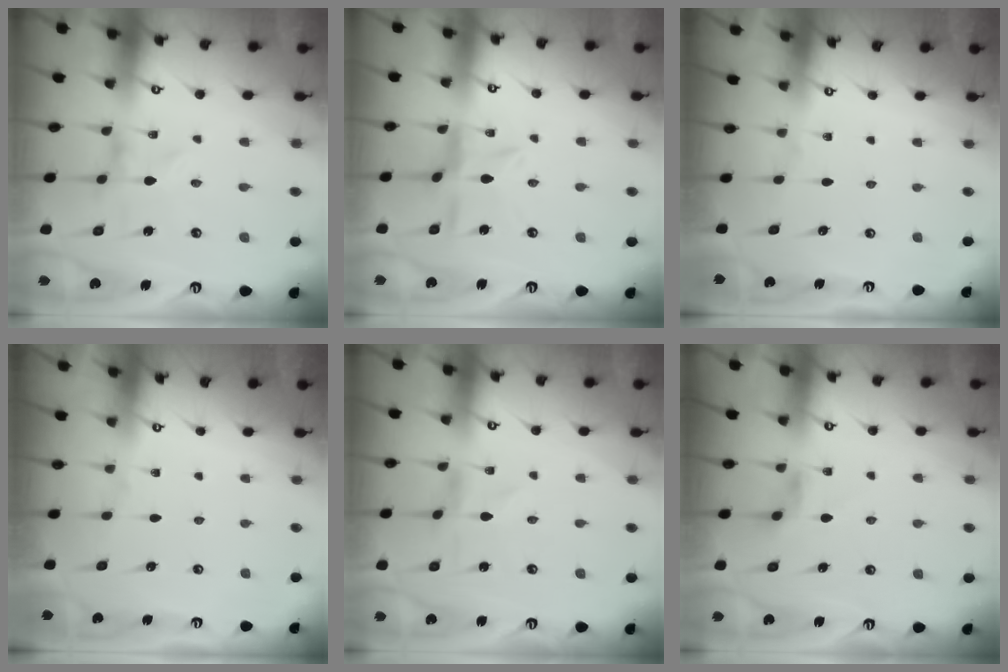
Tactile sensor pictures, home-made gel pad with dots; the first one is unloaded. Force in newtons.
{"total": 6.5, "press": 6.5, "slide": 0.6}
{"total": 0.0}
{"total": 0.0}
{"total": 0.0}
{"total": 3.4, "press": 3.3, "slide": 0.6}